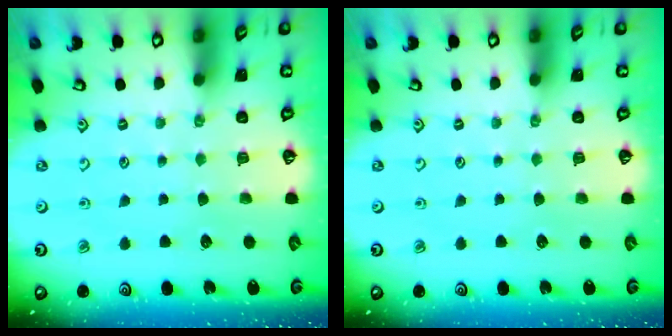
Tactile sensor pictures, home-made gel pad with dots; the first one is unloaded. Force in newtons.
{"total": 0.0}